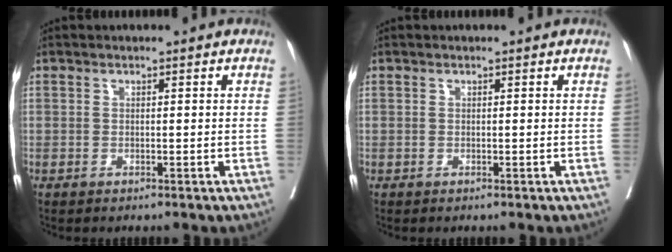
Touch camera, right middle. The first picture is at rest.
{"total": 0.0}